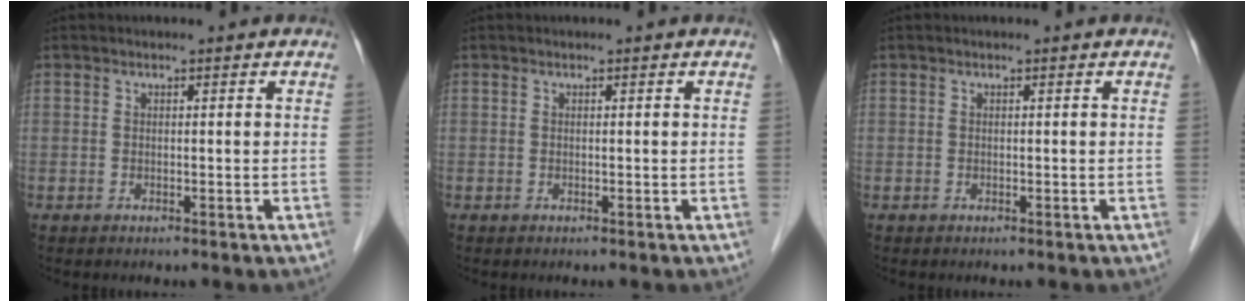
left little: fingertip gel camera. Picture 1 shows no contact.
{"total": 0.0}
{"total": 0.0}